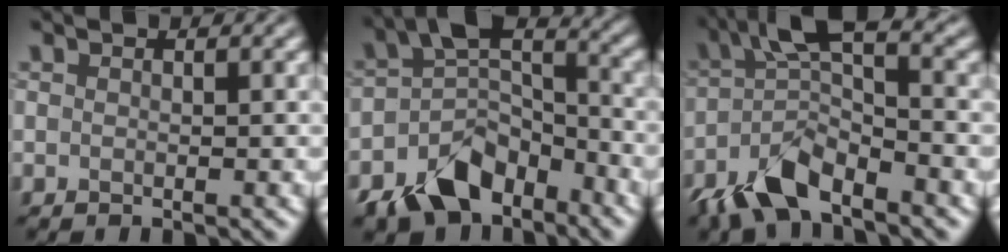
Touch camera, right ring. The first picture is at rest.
{"total": 8.0, "force": [-4.8, 4.7, 4.4], "torque": [-0.071, 0.003, -0.099]}
{"total": 7.3, "force": [-4.1, 2.5, 5.4], "torque": [-0.110, 0.010, -0.091]}